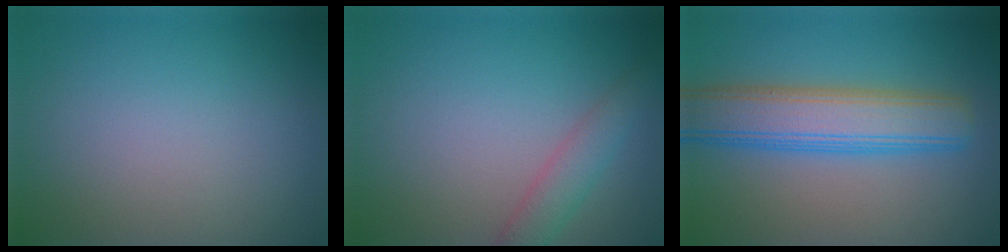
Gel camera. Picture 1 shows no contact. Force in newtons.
{"total": 2.5, "press": 2.5, "slide": 0.1}
{"total": 6.8, "press": 6.8, "slide": 0.2}